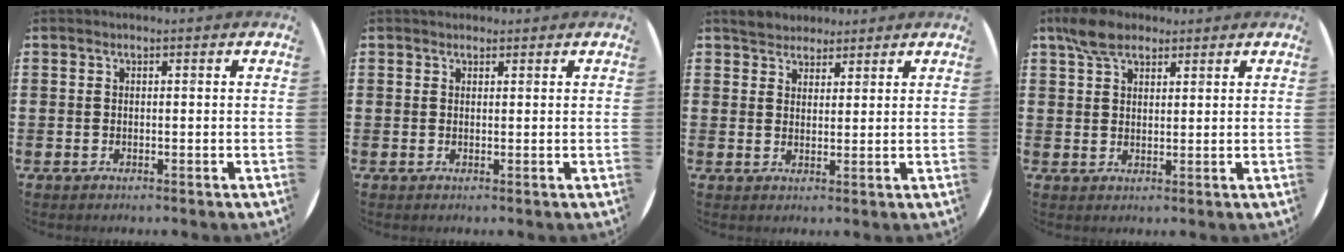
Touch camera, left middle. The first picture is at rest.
{"total": 0.9, "force": [0.8, 0.4, -0.1], "torque": [0.001, 0.004, 0.015]}
{"total": 2.9, "force": [2.6, 1.1, -0.2], "torque": [0.004, 0.000, 0.050]}
{"total": 4.7, "force": [3.7, 2.2, 2.0], "torque": [-0.039, 0.003, 0.068]}